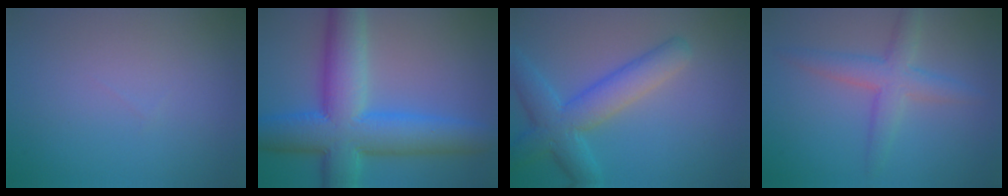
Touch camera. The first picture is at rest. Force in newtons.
{"total": 11.1, "press": 11.1, "slide": 0.2}
{"total": 5.7, "press": 5.6, "slide": 0.2}
{"total": 3.6, "press": 3.6, "slide": 0.2}